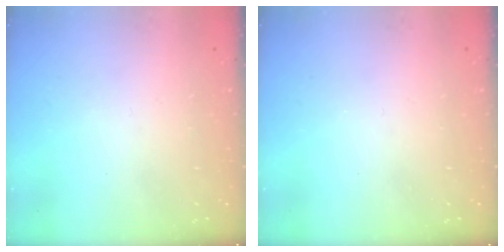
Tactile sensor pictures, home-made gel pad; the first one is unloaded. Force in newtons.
{"total": 0.0}